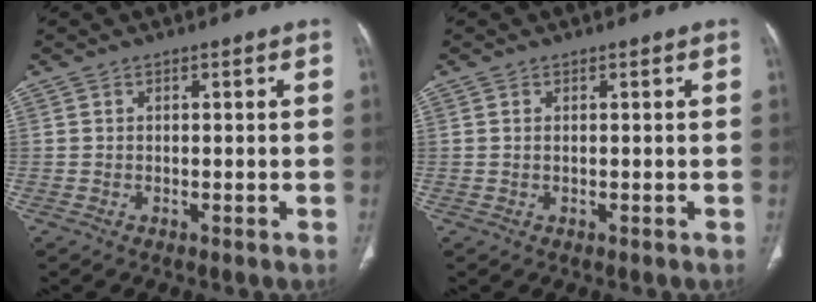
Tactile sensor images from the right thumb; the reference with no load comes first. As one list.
[{"total": 0.5, "force": [0.0, 0.2, 0.5], "torque": [-0.014, 0.002, 0.001]}]